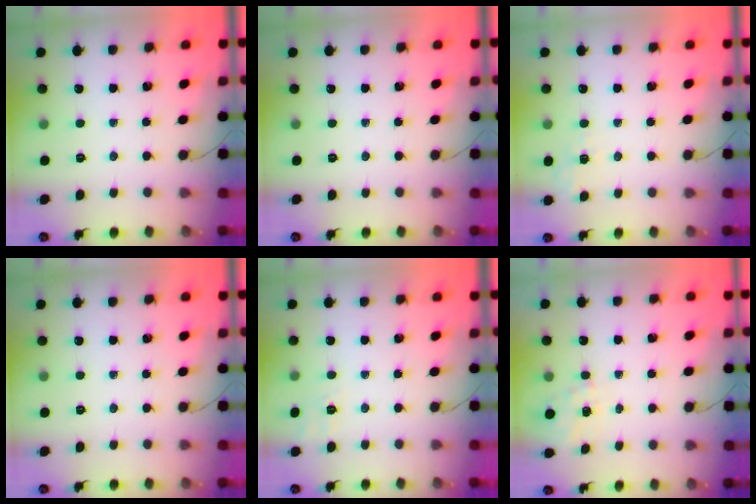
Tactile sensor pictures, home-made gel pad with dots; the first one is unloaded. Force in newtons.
{"total": 0.0}
{"total": 2.0, "press": 1.2, "slide": 1.6}
{"total": 0.0}
{"total": 5.8, "press": 5.5, "slide": 1.9}
{"total": 1.4, "press": 0.8, "slide": 1.1}